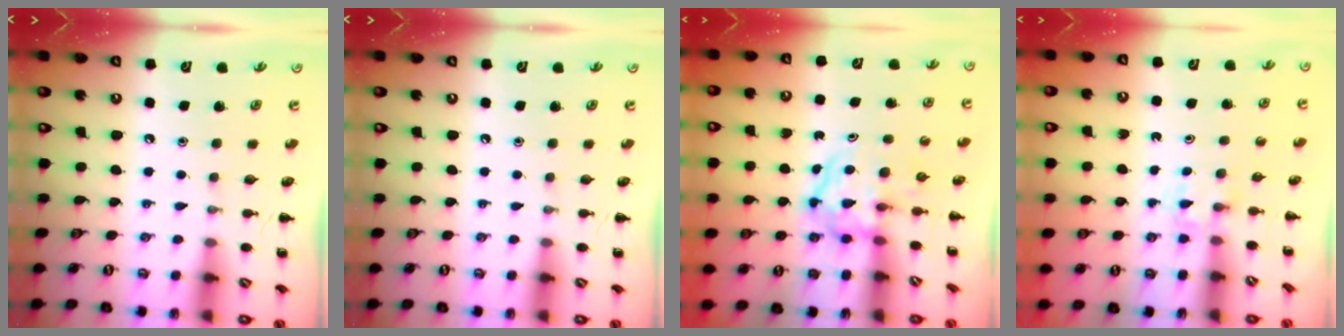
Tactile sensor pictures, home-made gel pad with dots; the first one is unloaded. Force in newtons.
{"total": 0.0}
{"total": 3.8, "press": 3.7, "slide": 0.4}
{"total": 2.4, "press": 2.3, "slide": 0.9}